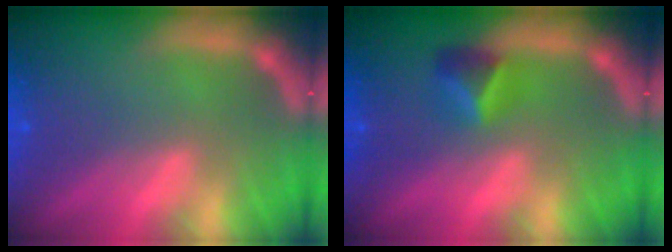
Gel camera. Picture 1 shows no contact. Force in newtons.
{"total": 2.4}